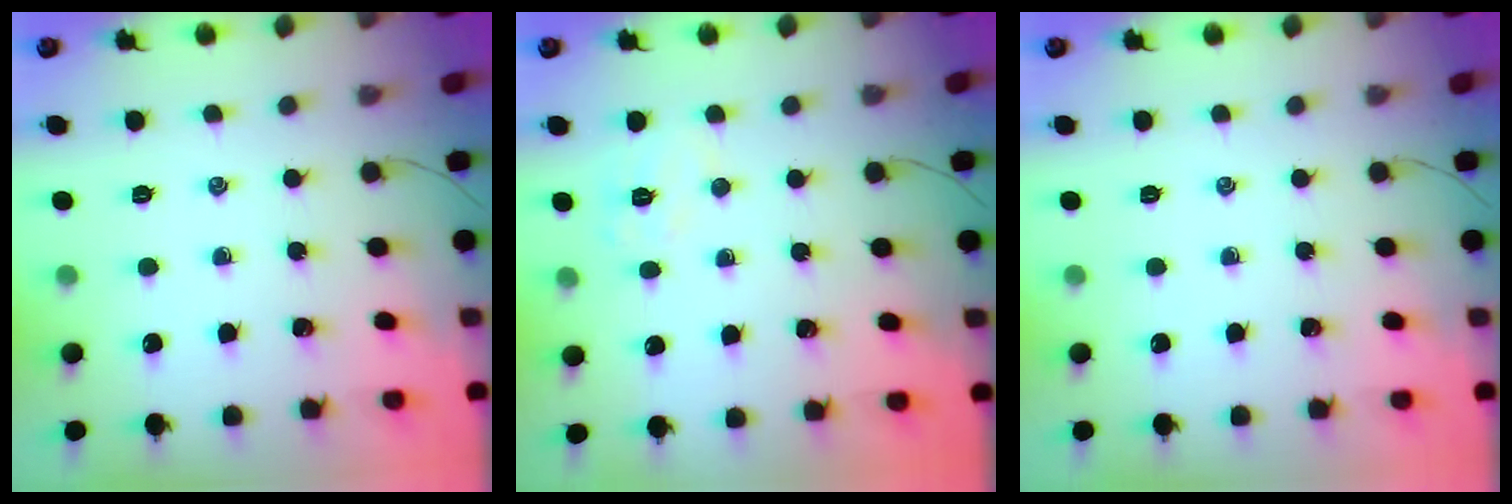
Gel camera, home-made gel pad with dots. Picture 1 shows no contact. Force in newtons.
{"total": 6.6, "press": 6.5, "slide": 1.2}
{"total": 0.0}